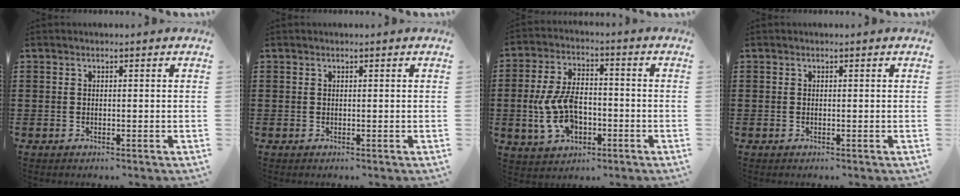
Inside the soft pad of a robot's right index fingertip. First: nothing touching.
{"total": 0.0}
{"total": 9.7, "force": [-2.0, 5.3, 7.9], "torque": [-0.191, -0.002, -0.041]}
{"total": 0.0}